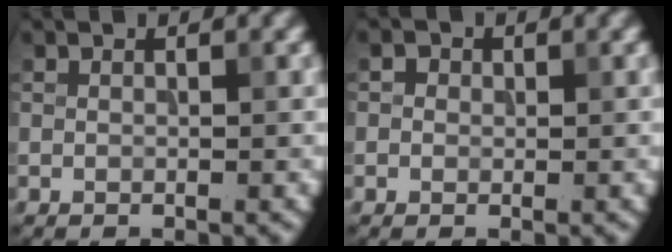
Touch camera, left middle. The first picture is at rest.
{"total": 1.1, "force": [0.4, 0.9, 0.4], "torque": [-0.004, -0.002, -0.004]}